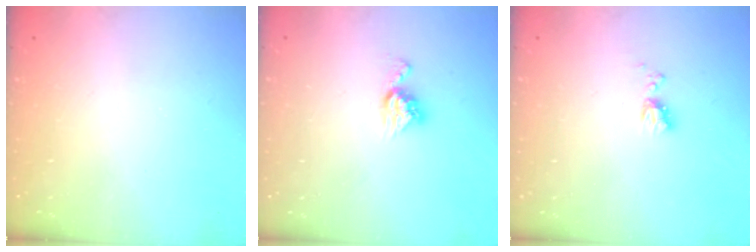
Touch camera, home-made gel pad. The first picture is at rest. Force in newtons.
{"total": 7.1, "press": 7.1, "slide": 0.3}
{"total": 5.7, "press": 5.7, "slide": 0.8}